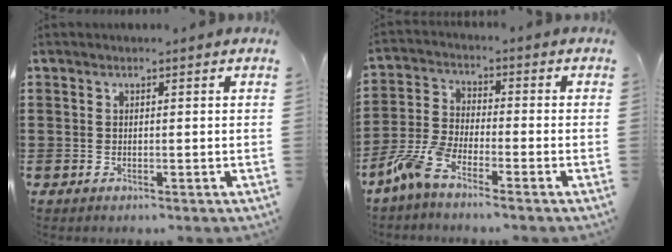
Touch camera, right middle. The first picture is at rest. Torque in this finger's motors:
{"motor_torque": [1.21, -0.93, 0.18, 0.10]}